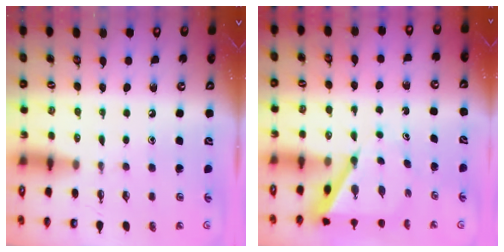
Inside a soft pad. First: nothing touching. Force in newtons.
{"total": 6.4, "press": 6.3, "slide": 0.5}